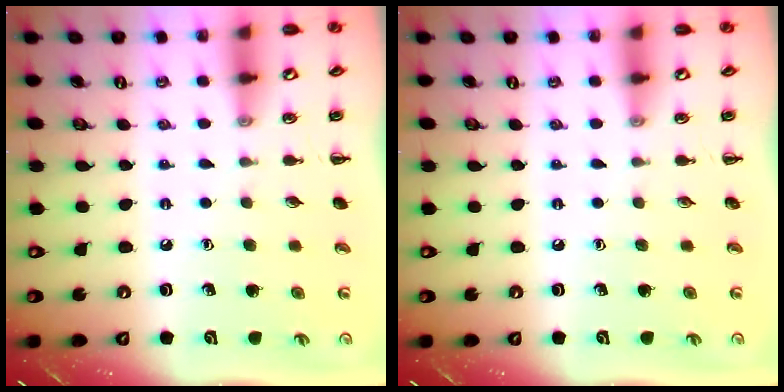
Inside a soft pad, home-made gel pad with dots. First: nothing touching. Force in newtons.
{"total": 0.0}